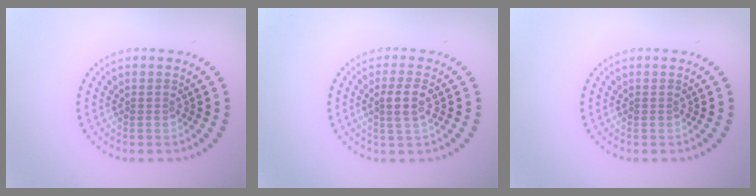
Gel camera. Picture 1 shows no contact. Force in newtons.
{"total": 2.3, "press": 2.0, "slide": 1.1}
{"total": 0.0}